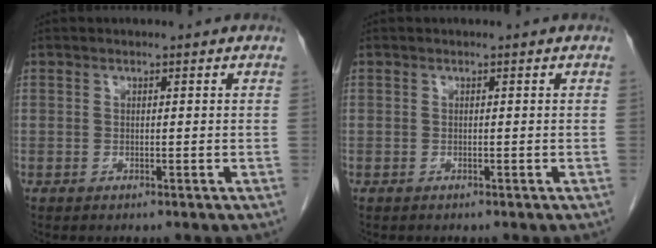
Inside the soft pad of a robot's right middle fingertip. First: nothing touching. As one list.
[{"total": 0.0}]